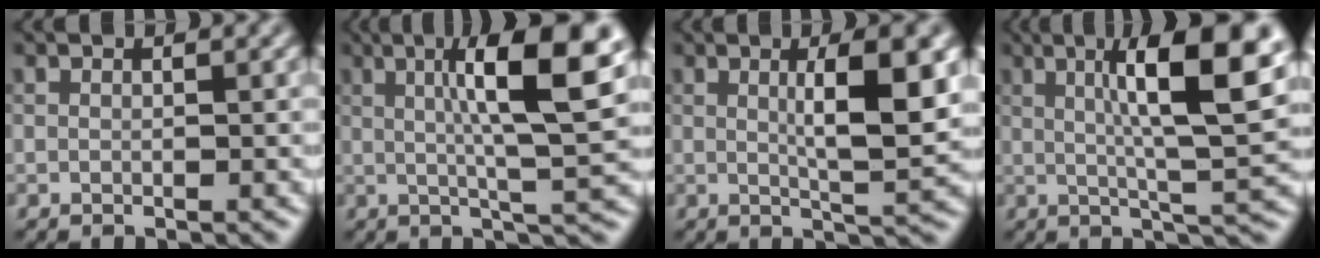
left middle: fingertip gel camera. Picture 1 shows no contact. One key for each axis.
{"total": 10.2, "fx": 2.5, "fy": 1.9, "fz": 9.8, "tx": -0.132, "ty": 0.012, "tz": 0.035}
{"total": 6.1, "fx": 1.3, "fy": 1.3, "fz": 5.8, "tx": -0.084, "ty": 0.002, "tz": 0.021}
{"total": 10.6, "fx": 2.7, "fy": 2.0, "fz": 10.1, "tx": -0.139, "ty": 0.013, "tz": 0.039}